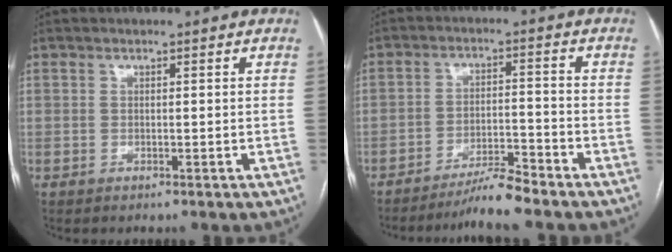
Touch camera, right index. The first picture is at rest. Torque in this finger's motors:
{"motor_torque": [0.28, -0.17, 0.04, 0.05]}